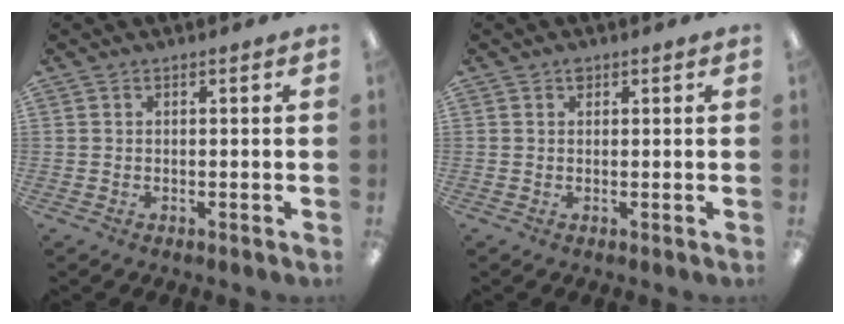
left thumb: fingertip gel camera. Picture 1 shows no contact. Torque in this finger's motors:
{"motor_torque": [0.03, -0.07, 0.32, -0.09, 0.00]}